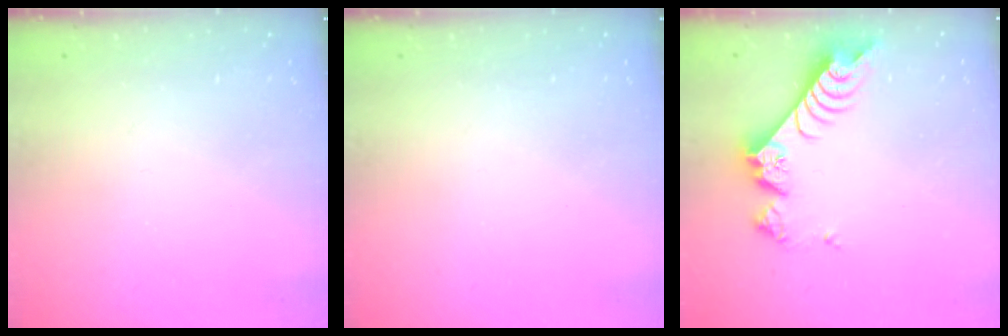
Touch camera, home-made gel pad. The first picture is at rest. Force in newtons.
{"total": 0.0}
{"total": 8.4, "press": 8.4, "slide": 1.0}